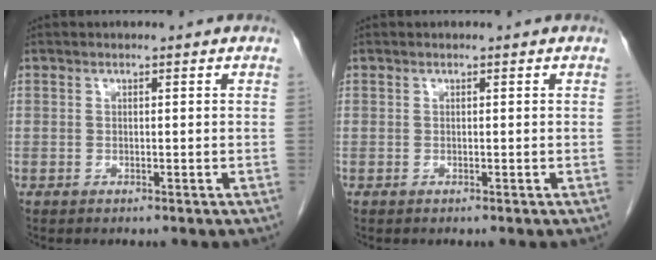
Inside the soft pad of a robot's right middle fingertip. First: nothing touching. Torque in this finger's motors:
{"motor_torque": [0.76, -0.46, 0.26, 0.02]}